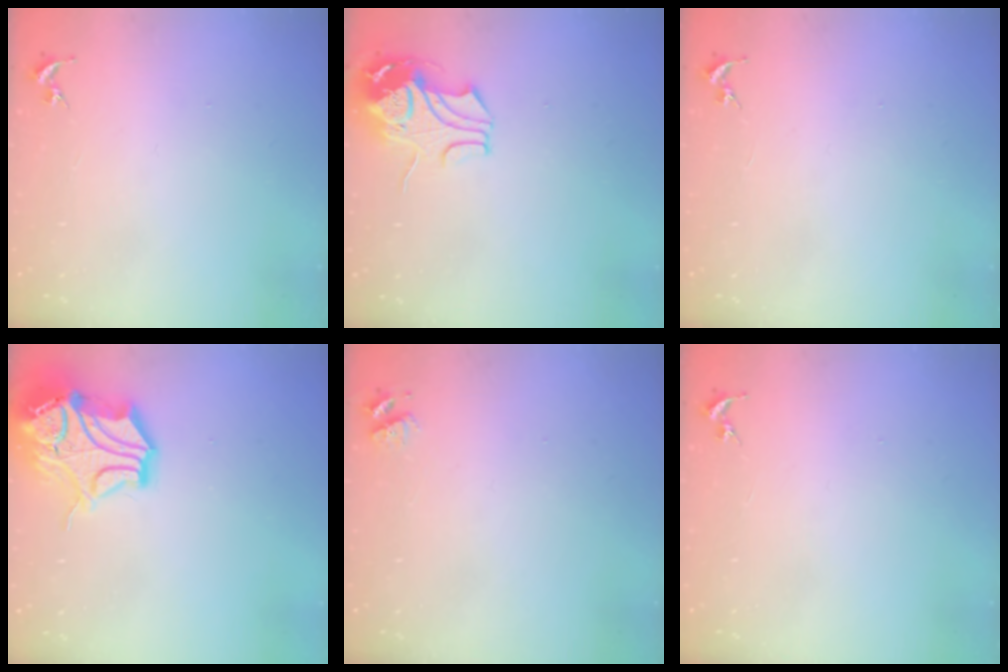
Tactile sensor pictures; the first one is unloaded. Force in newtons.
{"total": 10.0, "press": 9.9, "slide": 1.5}
{"total": 0.0}
{"total": 16.4, "press": 16.3, "slide": 2.2}
{"total": 4.7, "press": 4.7, "slide": 0.7}
{"total": 0.0}